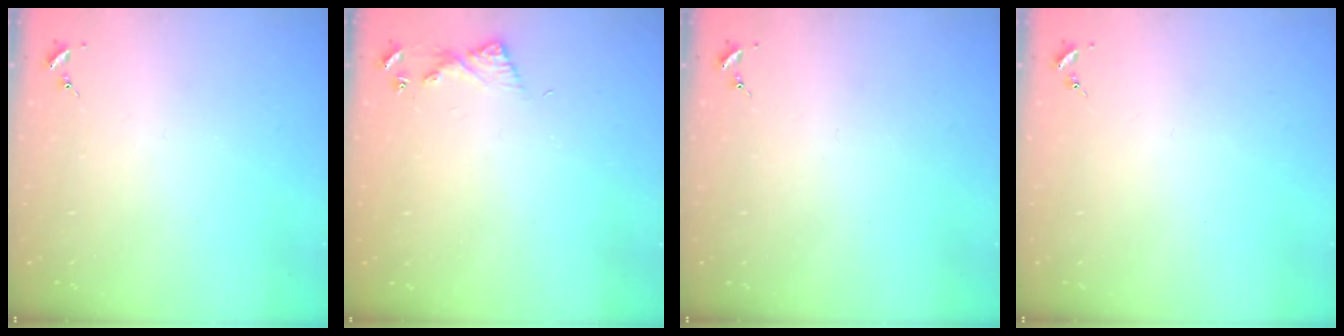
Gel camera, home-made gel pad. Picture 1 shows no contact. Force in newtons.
{"total": 6.1, "press": 6.1, "slide": 0.6}
{"total": 0.0}
{"total": 0.0}